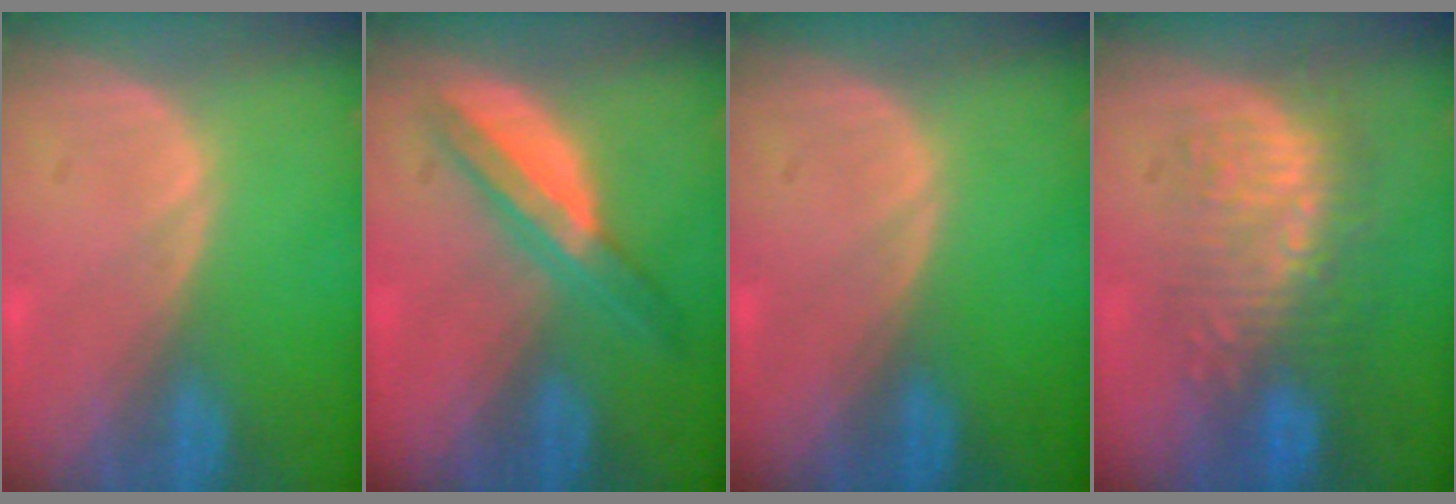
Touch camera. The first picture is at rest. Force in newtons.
{"total": 5.9, "press": 5.4, "slide": 2.3}
{"total": 0.0}
{"total": 8.9, "press": 8.7, "slide": 1.9}